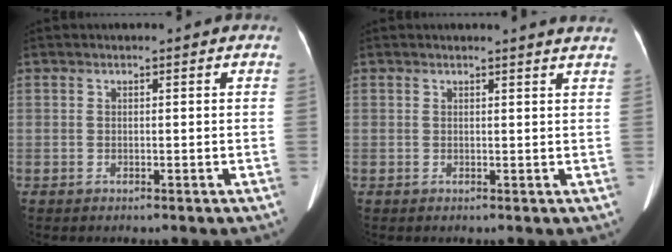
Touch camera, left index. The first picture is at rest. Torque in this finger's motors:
{"motor_torque": [0.32, -0.14, -0.05, 0.02]}